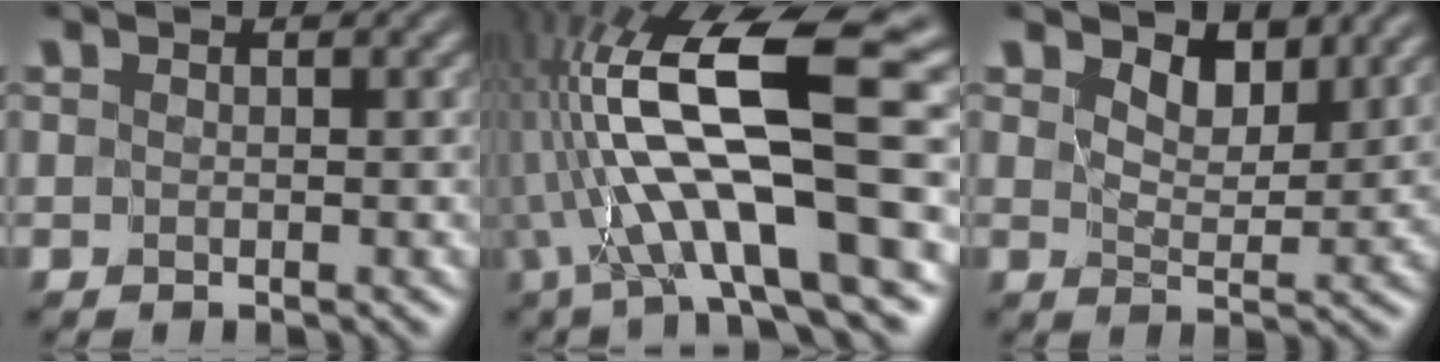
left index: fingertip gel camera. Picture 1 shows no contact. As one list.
[{"total": 13.0, "force": [-1.5, 2.5, 12.7], "torque": [-0.230, 0.025, -0.026]}, {"total": 3.4, "force": [2.6, 1.4, 1.6], "torque": [-0.039, -0.010, 0.037]}]